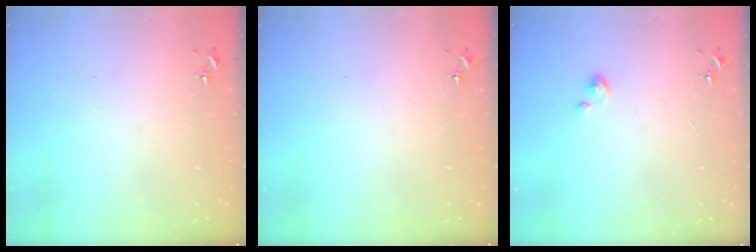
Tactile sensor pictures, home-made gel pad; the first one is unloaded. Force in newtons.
{"total": 0.0}
{"total": 2.8, "press": 2.8, "slide": 0.2}